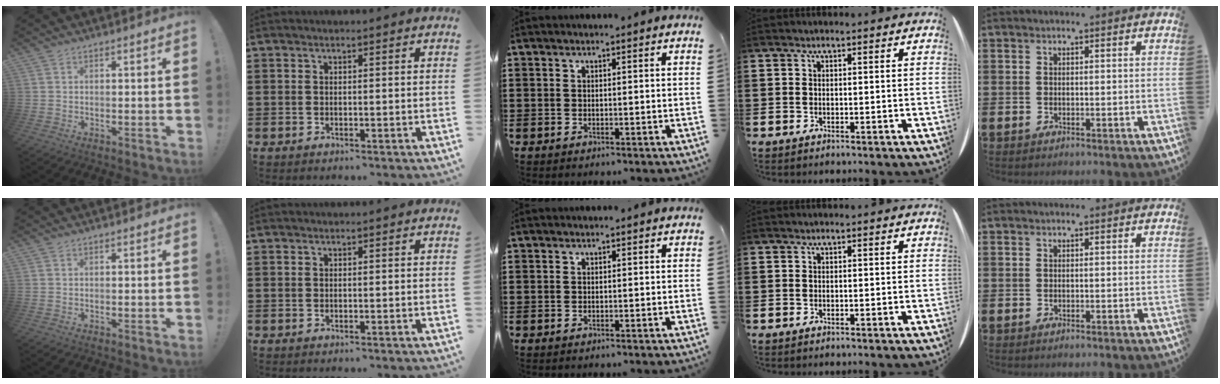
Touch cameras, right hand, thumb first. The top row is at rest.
{}